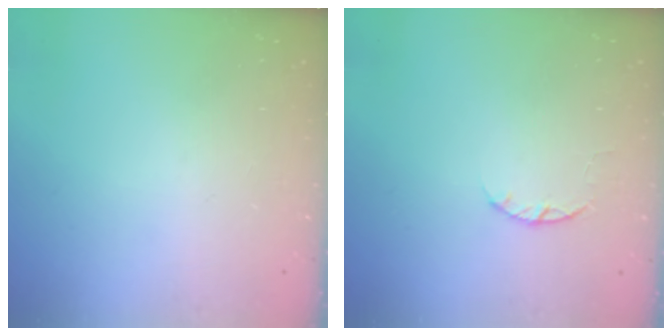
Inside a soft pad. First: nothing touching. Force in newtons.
{"total": 2.5, "press": 2.4, "slide": 0.4}